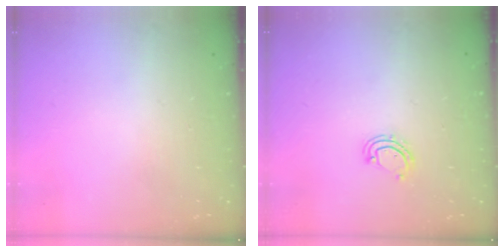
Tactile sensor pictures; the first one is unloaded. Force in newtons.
{"total": 5.0, "press": 5.0, "slide": 0.3}